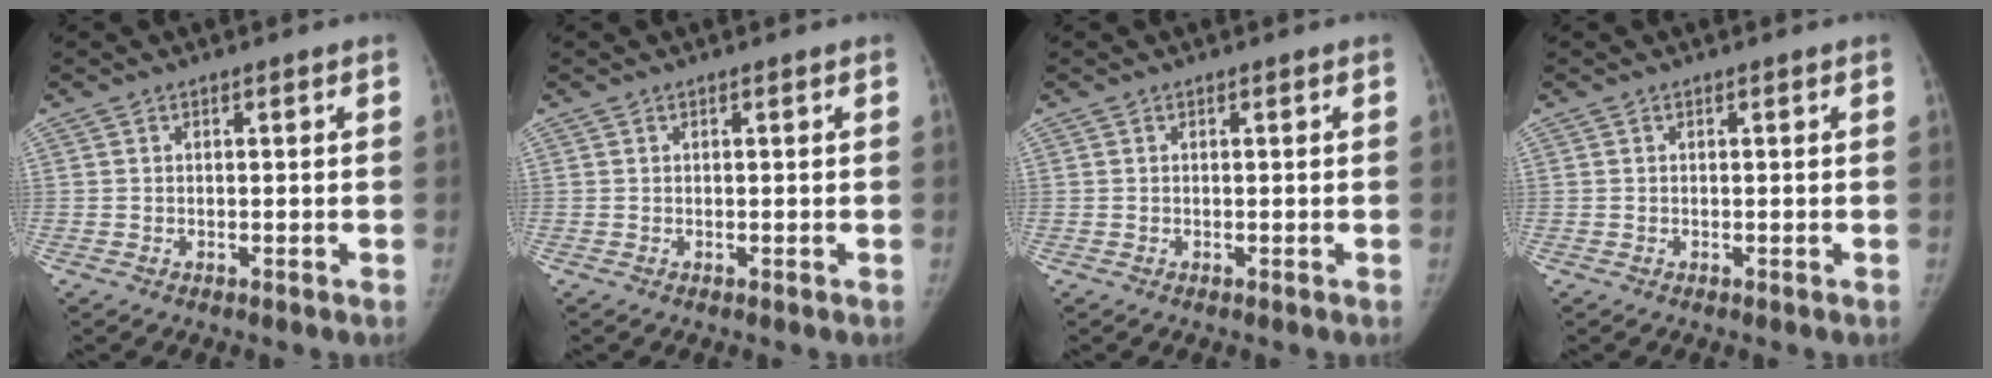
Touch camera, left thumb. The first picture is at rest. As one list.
[{"total": 0.0}, {"total": 0.0}, {"total": 0.0}]